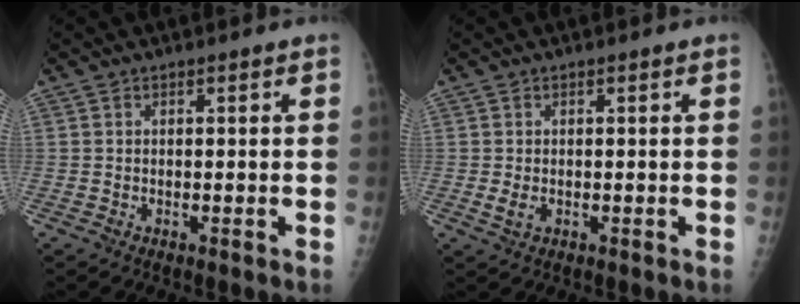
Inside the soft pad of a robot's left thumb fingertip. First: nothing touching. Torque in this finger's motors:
{"motor_torque": [0.22, 0.32, 0.32, -0.01, 0.00]}